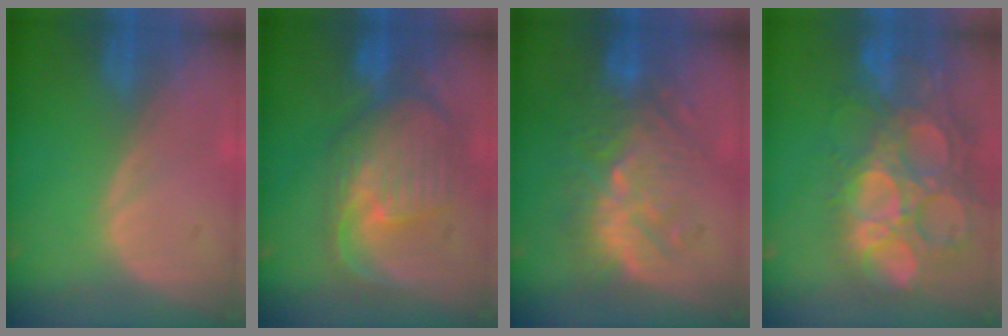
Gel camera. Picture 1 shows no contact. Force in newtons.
{"total": 11.1, "press": 9.7, "slide": 5.3}
{"total": 9.2, "press": 9.0, "slide": 1.8}
{"total": 15.6, "press": 13.0, "slide": 8.7}